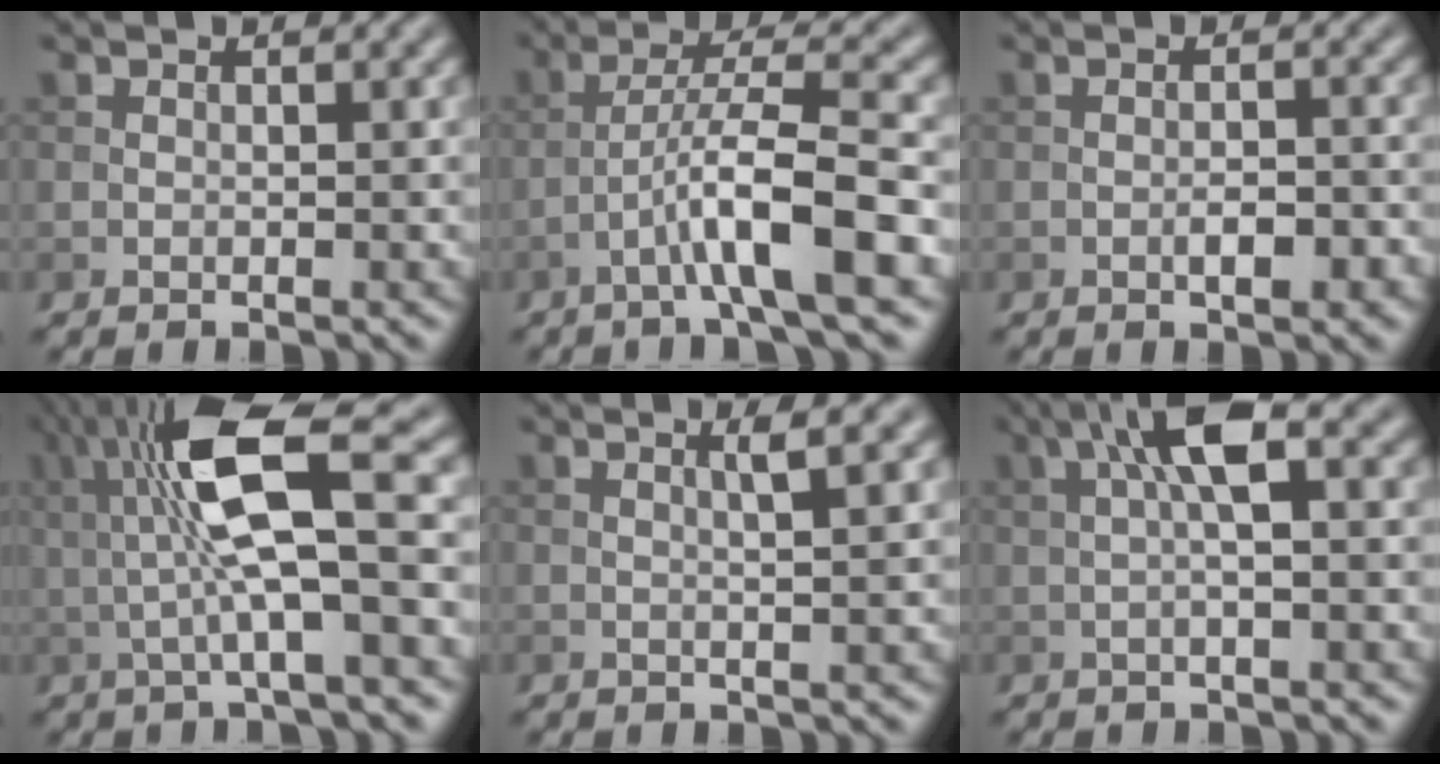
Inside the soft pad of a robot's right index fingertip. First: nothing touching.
{"total": 6.7, "force": [-2.8, 0.6, 6.1], "torque": [-0.103, 0.021, -0.052]}
{"total": 2.6, "force": [-0.9, 0.8, 2.3], "torque": [-0.039, 0.001, -0.014]}
{"total": 9.7, "force": [1.5, 2.2, 9.3], "torque": [-0.165, 0.008, 0.028]}
{"total": 2.2, "force": [0.8, 0.4, 2.0], "torque": [-0.029, 0.008, 0.009]}
{"total": 5.2, "force": [1.4, 1.0, 4.9], "torque": [-0.084, 0.016, 0.020]}